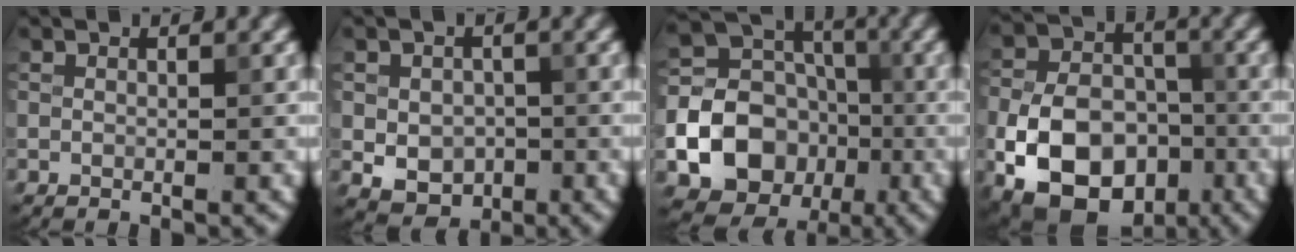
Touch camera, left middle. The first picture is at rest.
{"total": 4.3, "force": [-0.9, 3.3, 2.6], "torque": [-0.047, -0.010, -0.011]}
{"total": 18.2, "force": [-5.6, 16.3, 5.9], "torque": [-0.146, -0.048, -0.106]}
{"total": 12.4, "force": [-4.8, 8.6, 7.6], "torque": [-0.115, -0.019, -0.091]}